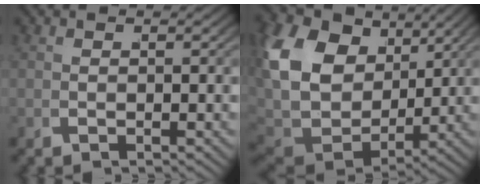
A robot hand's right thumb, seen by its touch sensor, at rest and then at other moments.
{"total": 14.7, "force": [2.3, 10.9, 9.6], "torque": [-0.230, -0.036, 0.051]}